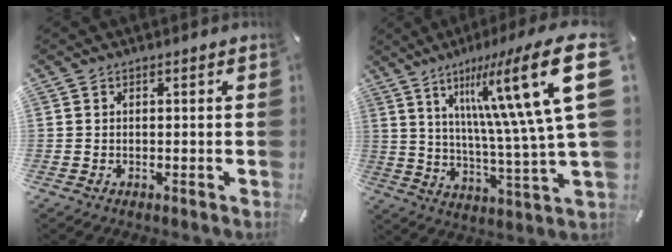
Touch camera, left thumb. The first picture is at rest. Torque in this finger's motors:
{"motor_torque": [2.46, 2.55, 1.47, -1.30, 0.64]}